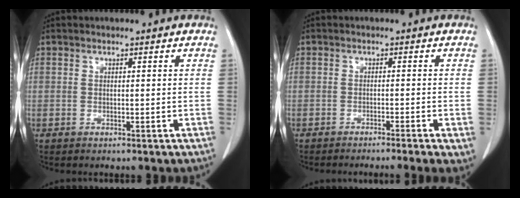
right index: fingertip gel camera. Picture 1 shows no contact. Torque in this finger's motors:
{"motor_torque": [0.38, -0.96, -0.06, -0.04]}